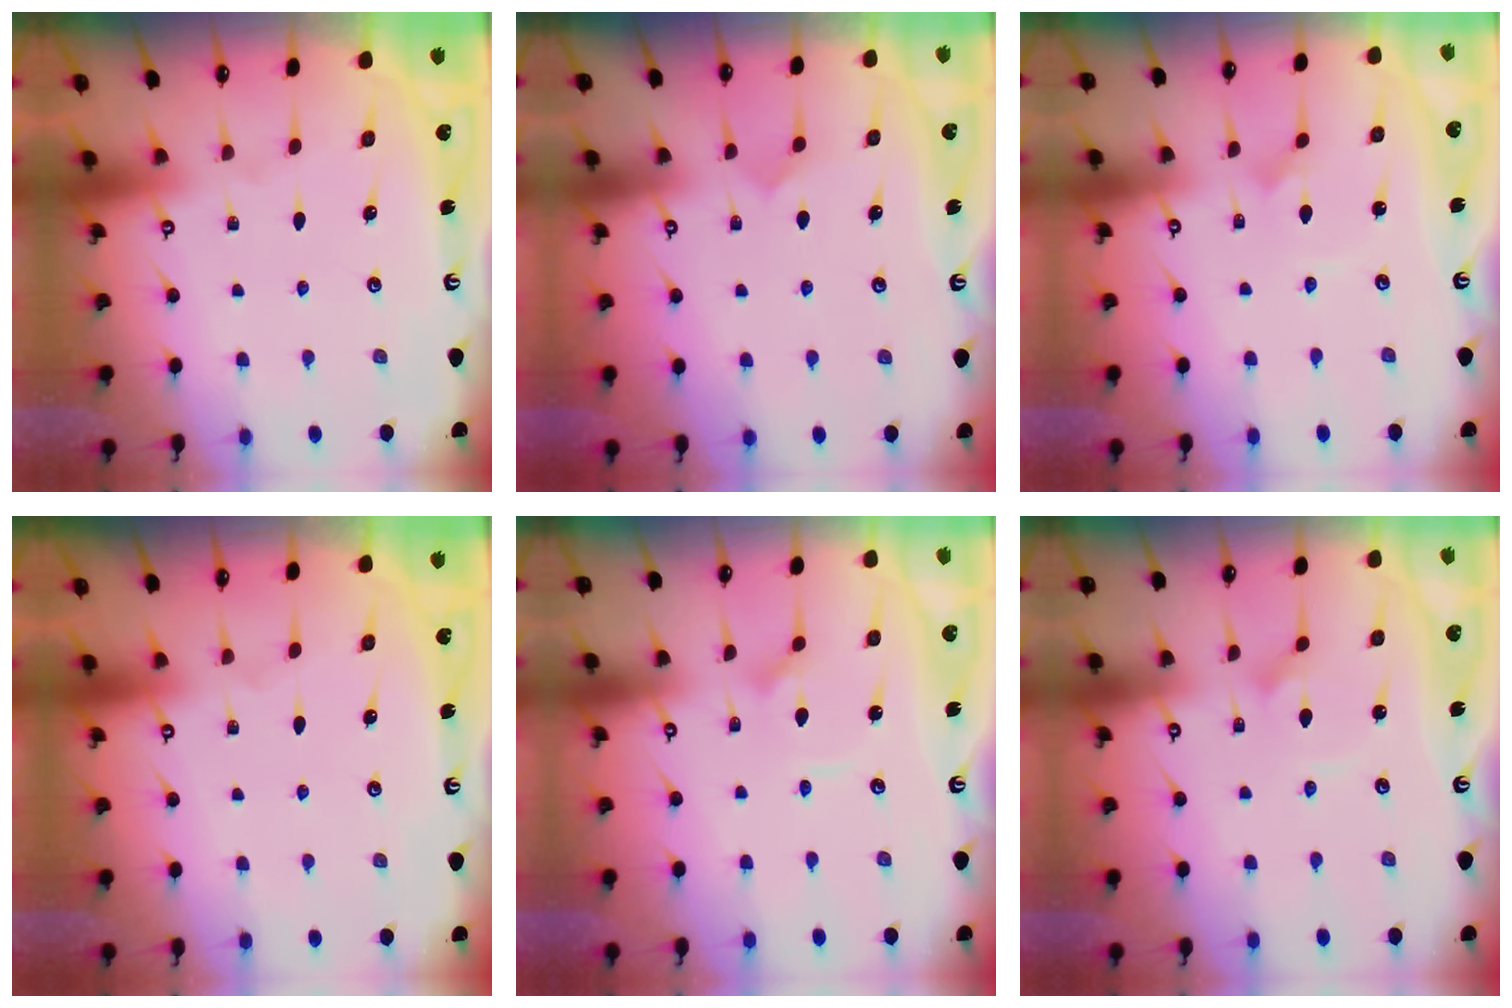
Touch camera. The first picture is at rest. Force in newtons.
{"total": 4.7, "press": 4.7, "slide": 0.5}
{"total": 2.5, "press": 2.5, "slide": 0.1}
{"total": 0.0}
{"total": 3.3, "press": 3.3, "slide": 0.4}
{"total": 2.4, "press": 2.4, "slide": 0.1}